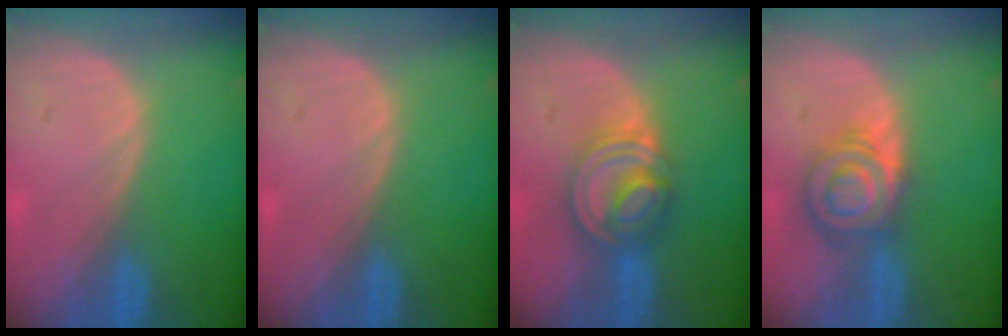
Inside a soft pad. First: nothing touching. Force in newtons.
{"total": 0.0}
{"total": 7.9, "press": 6.7, "slide": 4.0}
{"total": 6.7, "press": 6.7, "slide": 0.1}